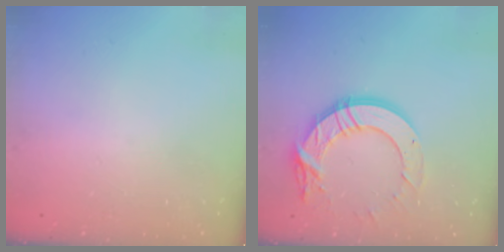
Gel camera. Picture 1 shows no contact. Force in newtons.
{"total": 15.4, "press": 15.3, "slide": 1.3}